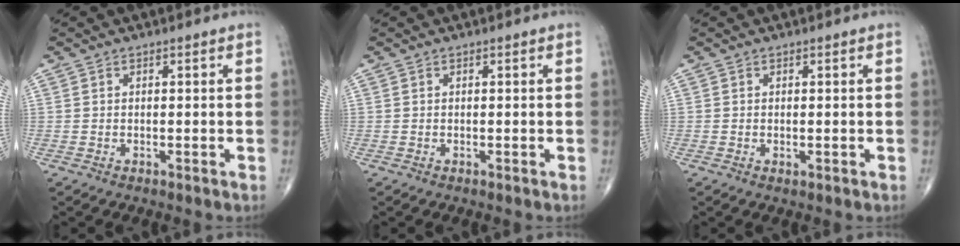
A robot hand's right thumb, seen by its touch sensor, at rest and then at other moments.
{"total": 0.0}
{"total": 0.6, "force": [-0.1, 0.3, 0.5], "torque": [-0.010, -0.003, -0.001]}